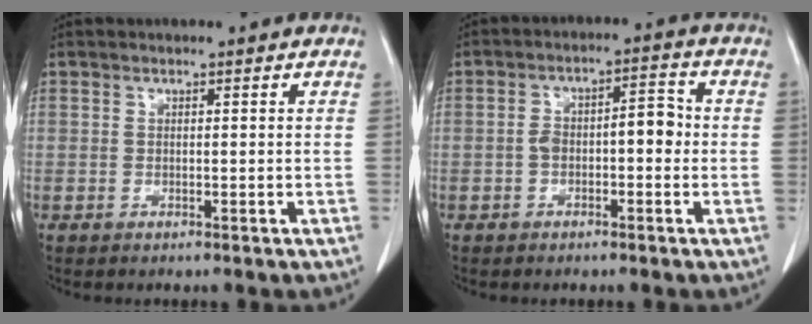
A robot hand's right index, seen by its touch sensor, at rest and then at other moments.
{"total": 5.3, "force": [-0.7, 2.3, 4.8], "torque": [-0.079, 0.034, -0.010]}